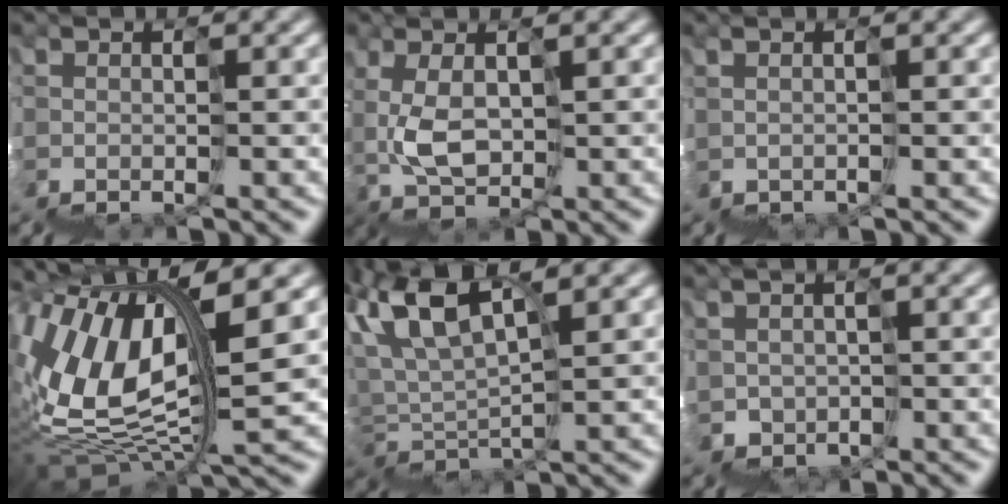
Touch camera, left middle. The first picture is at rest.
{"total": 2.3, "force": [1.7, -1.4, -0.8], "torque": [-0.006, 0.038, 0.020]}
{"total": 2.2, "force": [0.9, -1.5, -1.3], "torque": [0.028, 0.016, 0.009]}
{"total": 6.3, "force": [4.9, 1.2, 3.8], "torque": [-0.109, 0.038, 0.076]}
{"total": 3.9, "force": [3.9, -0.7, -0.1], "torque": [-0.014, 0.049, 0.049]}
{"total": 1.6, "force": [0.8, 0.5, -1.3], "torque": [0.022, 0.010, 0.010]}